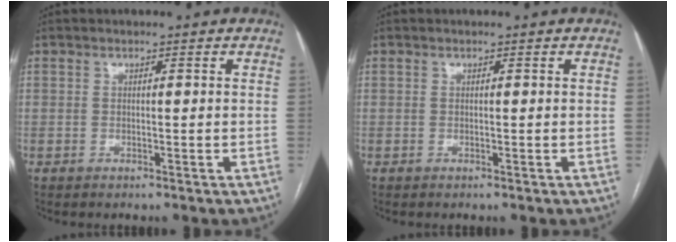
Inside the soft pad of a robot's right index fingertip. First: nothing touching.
{"total": 0.0}